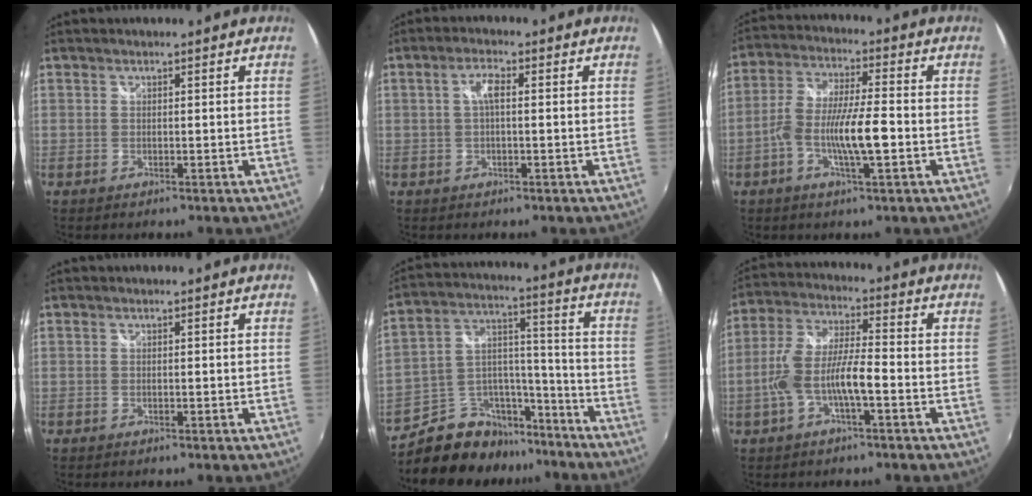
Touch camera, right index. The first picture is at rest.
{"total": 2.9, "force": [0.2, 0.9, 2.8], "torque": [-0.056, 0.007, 0.003]}
{"total": 9.8, "force": [-2.8, 1.7, 9.2], "torque": [-0.184, 0.000, -0.055]}
{"total": 0.0}
{"total": 13.3, "force": [-10.2, 7.6, 3.9], "torque": [-0.073, 0.062, -0.157]}
{"total": 9.6, "force": [-3.1, 2.2, 8.8], "torque": [-0.190, 0.005, -0.056]}